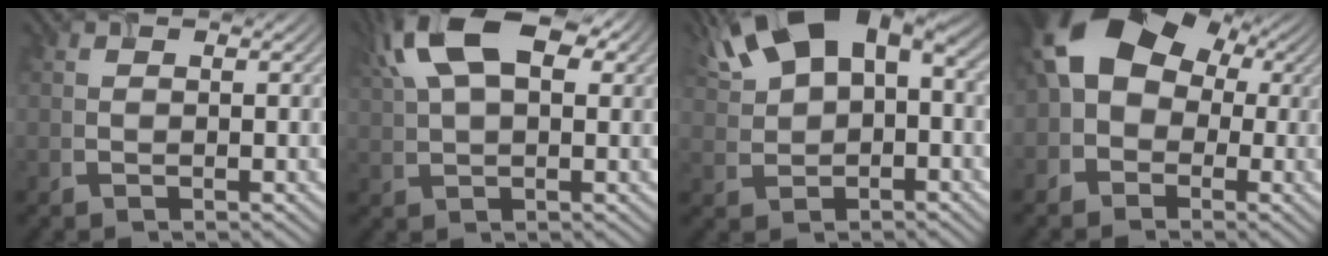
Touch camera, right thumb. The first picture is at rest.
{"total": 12.2, "force": [4.5, 6.1, 9.5], "torque": [-0.195, 0.026, 0.075]}
{"total": 14.7, "force": [4.8, 8.2, 11.1], "torque": [-0.214, 0.020, 0.090]}
{"total": 14.7, "force": [1.5, 12.0, 8.3], "torque": [-0.161, 0.038, 0.007]}